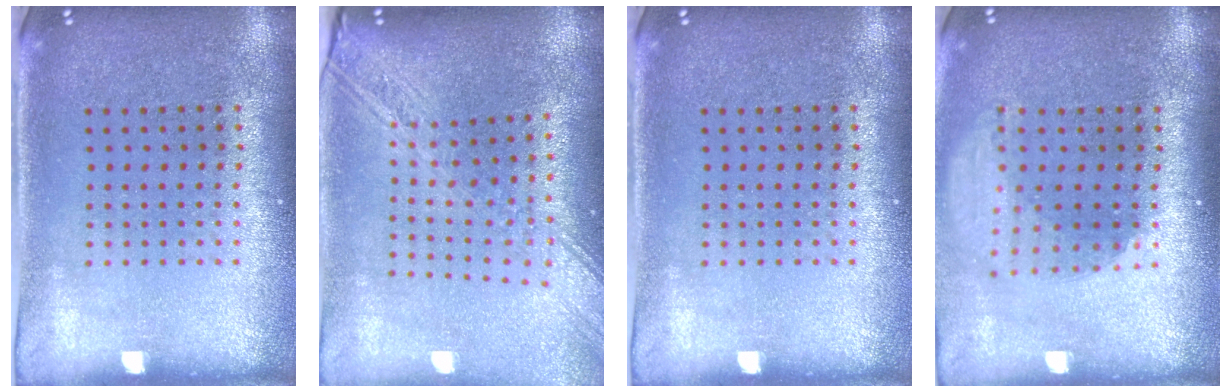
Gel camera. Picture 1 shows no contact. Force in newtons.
{"total": 2.6, "press": 2.1, "slide": 1.6}
{"total": 0.0}
{"total": 1.9, "press": 1.5, "slide": 1.1}